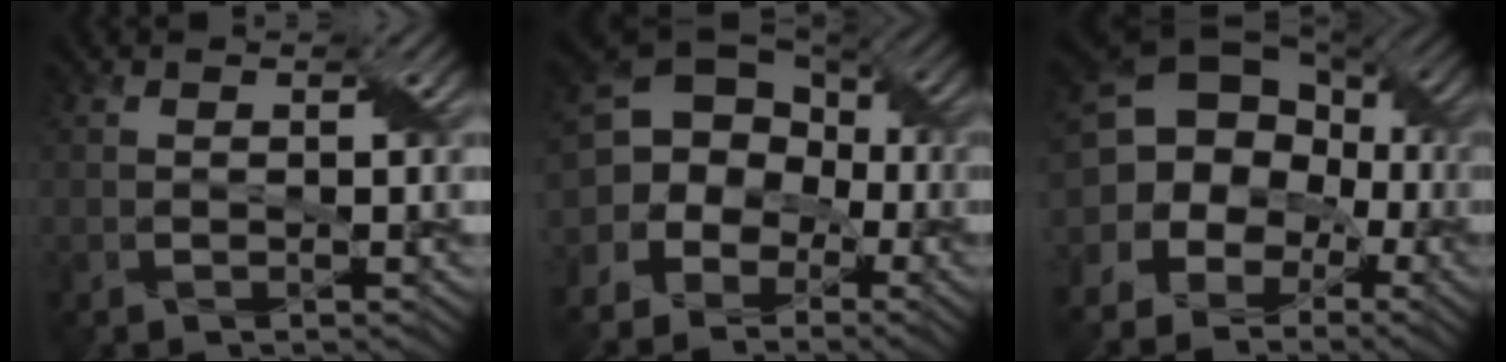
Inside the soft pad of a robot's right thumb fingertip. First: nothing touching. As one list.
[{"total": 11.9, "force": [-2.8, 9.6, 6.3], "torque": [-0.136, -0.002, -0.068]}, {"total": 14.0, "force": [-2.0, 11.2, 8.2], "torque": [-0.172, 0.002, -0.053]}]